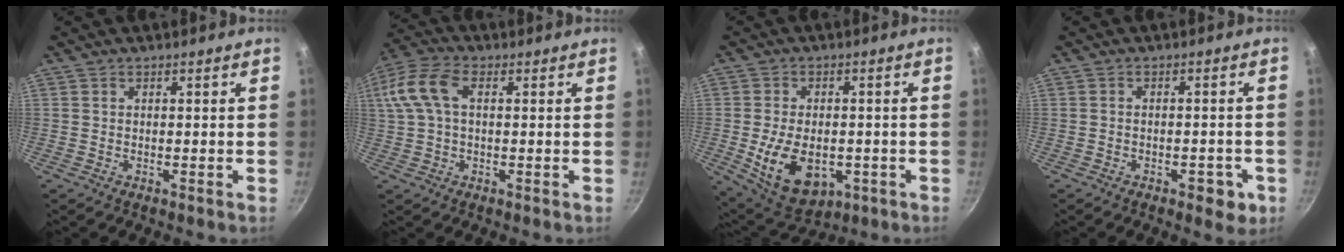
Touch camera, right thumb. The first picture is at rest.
{"total": 9.4, "force": [2.0, 5.4, 7.5], "torque": [-0.173, 0.031, 0.038]}
{"total": 13.1, "force": [-3.0, 8.4, 9.6], "torque": [-0.150, 0.000, -0.028]}
{"total": 4.4, "force": [-2.2, 2.2, 3.1], "torque": [-0.025, 0.010, -0.025]}